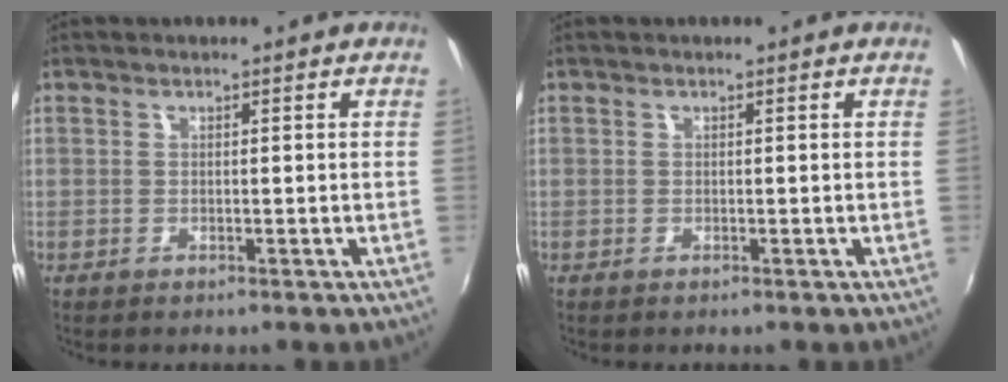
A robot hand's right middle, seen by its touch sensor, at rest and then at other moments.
{"total": 0.0}